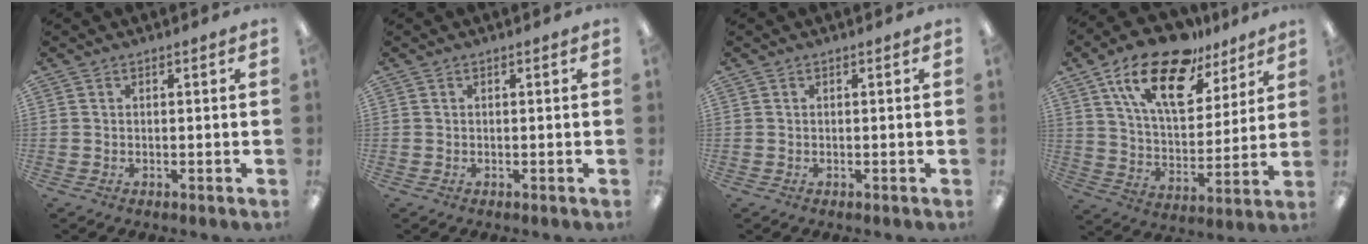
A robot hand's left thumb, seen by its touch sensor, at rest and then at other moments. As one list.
[{"total": 0.0}, {"total": 0.0}, {"total": 20.4, "force": [12.7, 10.1, 12.4], "torque": [-0.214, -0.059, 0.222]}]